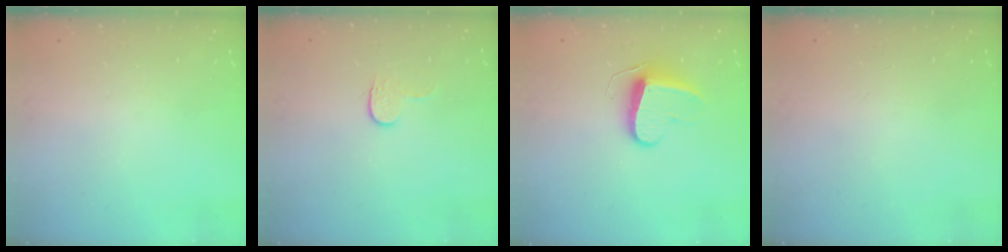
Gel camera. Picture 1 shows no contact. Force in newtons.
{"total": 3.9, "press": 3.8, "slide": 0.5}
{"total": 9.0, "press": 9.0, "slide": 0.3}
{"total": 0.0}